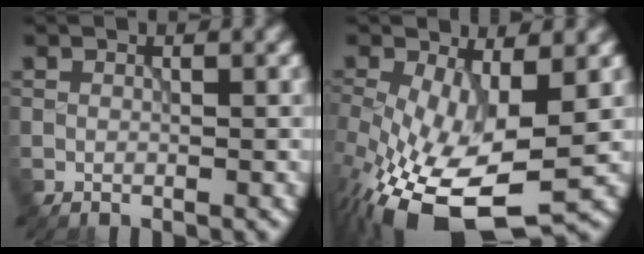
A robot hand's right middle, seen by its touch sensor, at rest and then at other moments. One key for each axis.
{"total": 12.1, "fx": -3.7, "fy": 5.3, "fz": 10.3, "tx": -0.205, "ty": -0.040, "tz": -0.052}